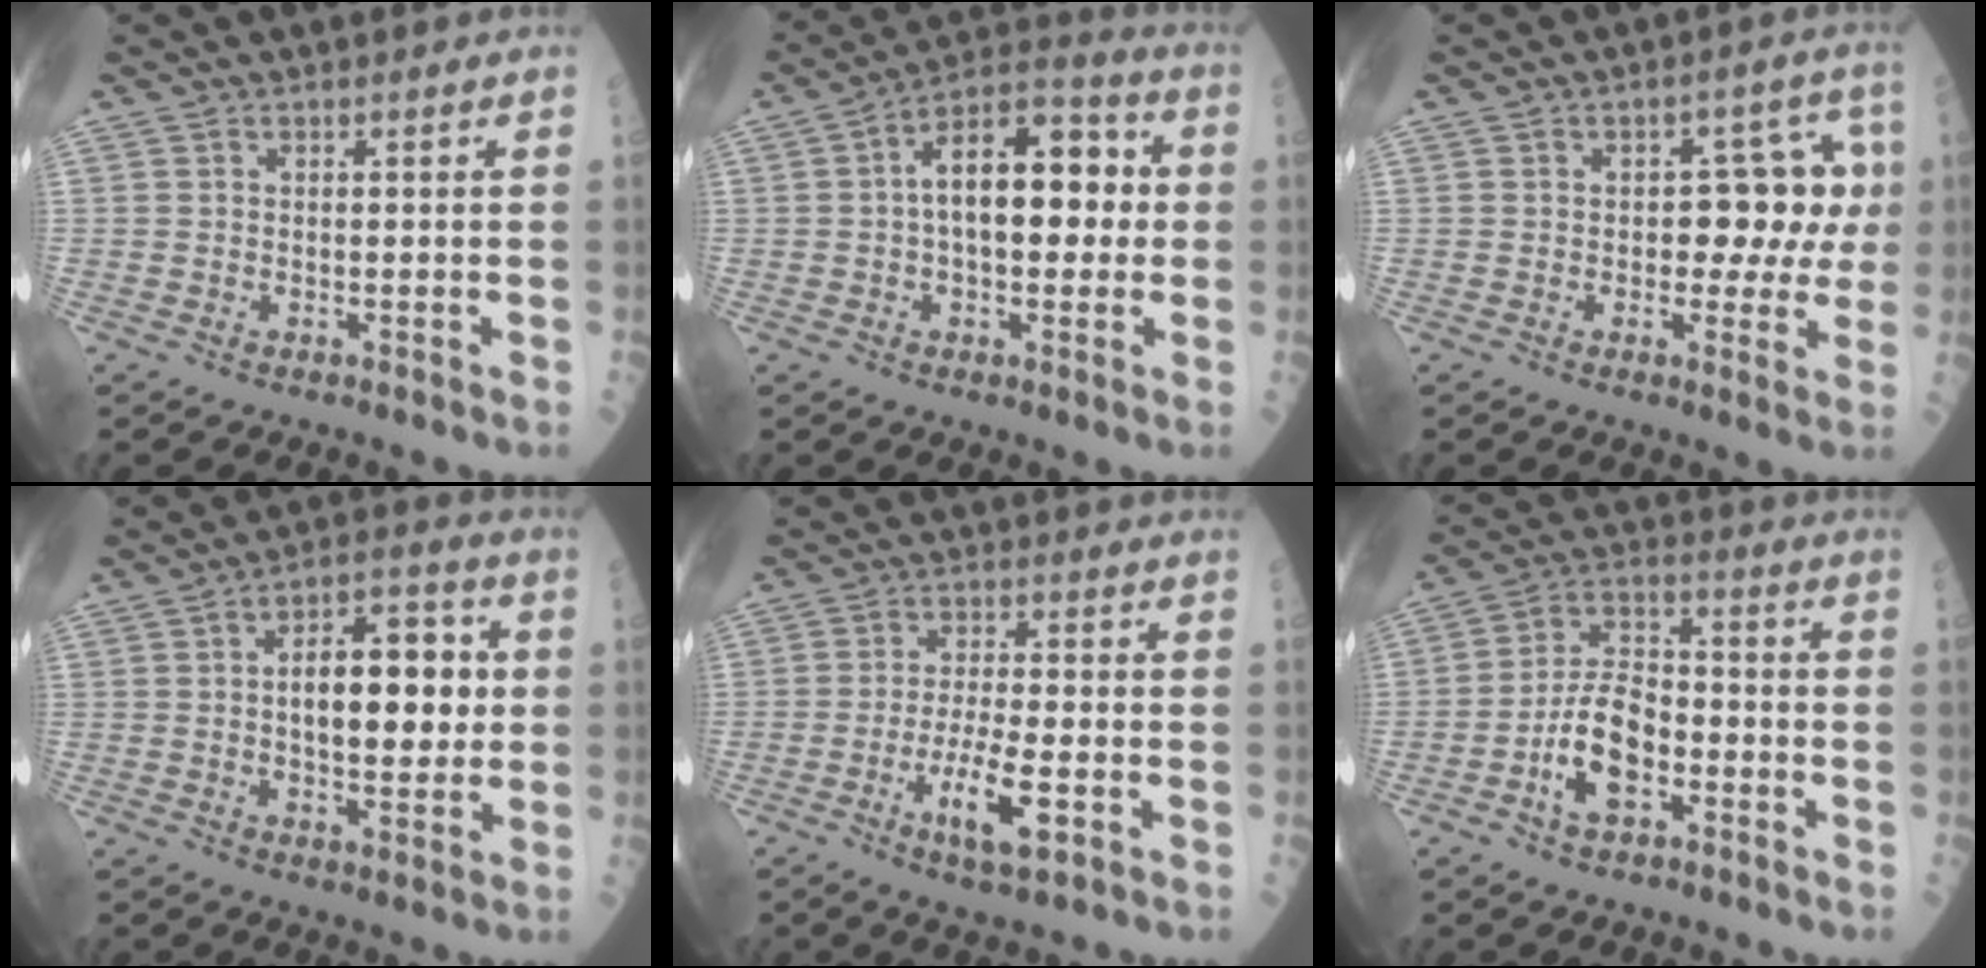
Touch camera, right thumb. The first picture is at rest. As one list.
[{"total": 15.9, "force": [1.2, 8.2, 13.5], "torque": [-0.182, 0.036, 0.010]}, {"total": 9.2, "force": [0.5, 5.6, 7.2], "torque": [-0.036, 0.025, 0.002]}, {"total": 13.6, "force": [1.0, 6.7, 11.8], "torque": [-0.143, 0.017, 0.010]}, {"total": 8.5, "force": [-3.0, 1.8, 7.8], "torque": [-0.153, 0.004, -0.052]}, {"total": 11.1, "force": [-4.0, 5.9, 8.5], "torque": [-0.150, 0.040, -0.074]}]